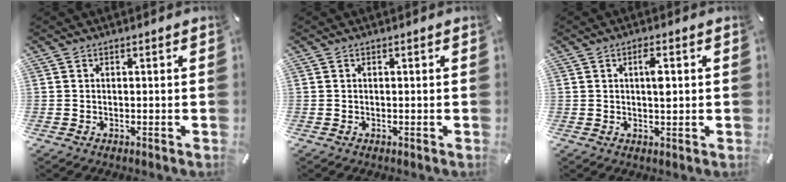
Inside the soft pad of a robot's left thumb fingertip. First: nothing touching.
{"total": 0.0}
{"total": 4.0, "force": [0.8, 1.3, 3.7], "torque": [-0.060, 0.000, 0.007]}